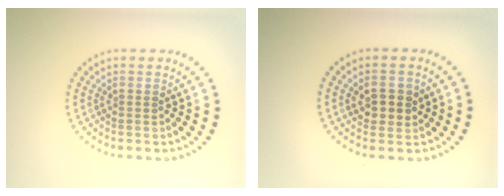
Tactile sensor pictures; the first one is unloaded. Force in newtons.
{"total": 2.5, "press": 2.5, "slide": 0.5}